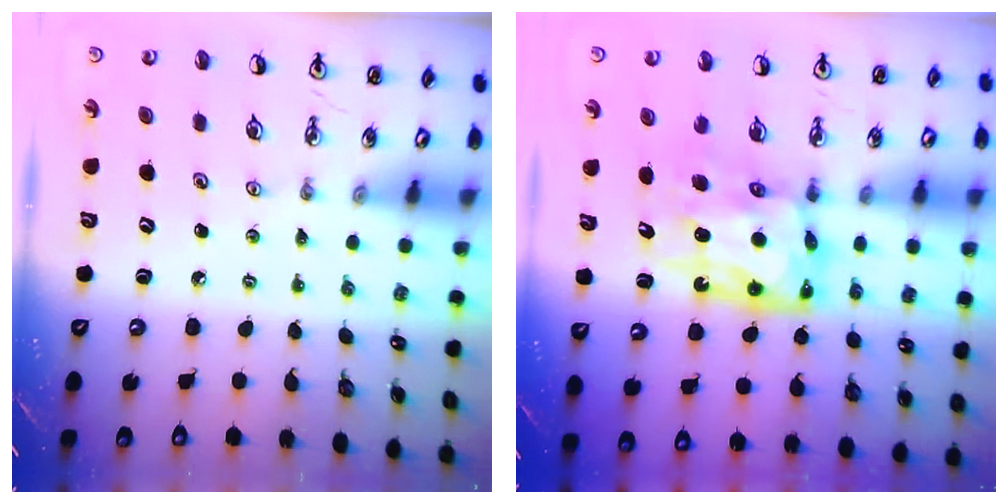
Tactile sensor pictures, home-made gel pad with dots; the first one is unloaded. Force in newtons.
{"total": 11.0, "press": 11.0, "slide": 0.8}